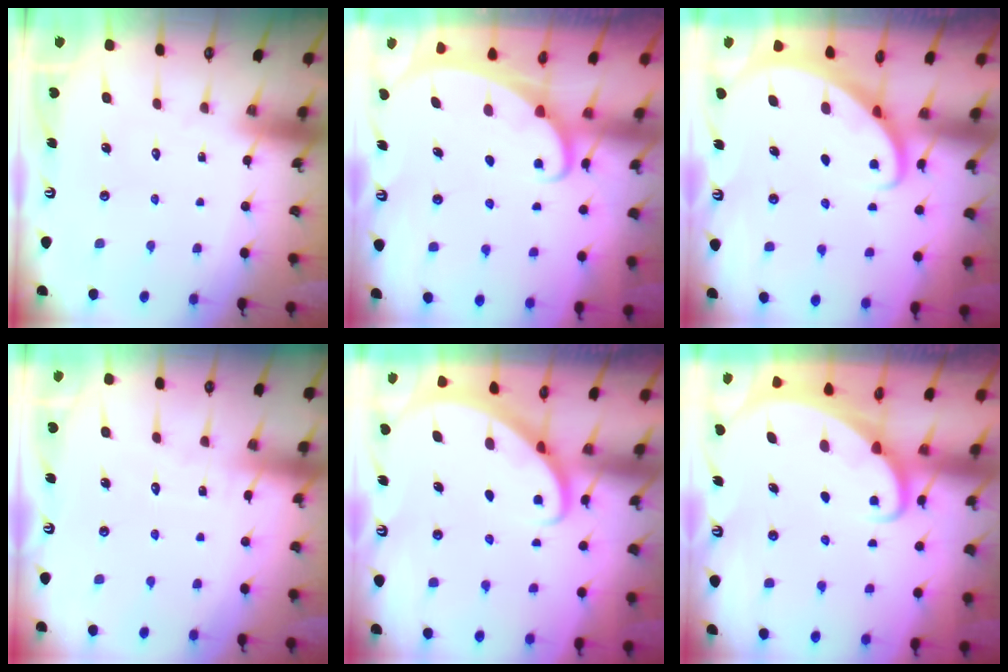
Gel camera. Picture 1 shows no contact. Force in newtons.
{"total": 1.9, "press": 1.9, "slide": 0.1}
{"total": 2.8, "press": 2.8, "slide": 0.2}
{"total": 2.5, "press": 2.5, "slide": 0.2}
{"total": 2.7, "press": 2.7, "slide": 0.2}
{"total": 2.5, "press": 2.5, "slide": 0.2}